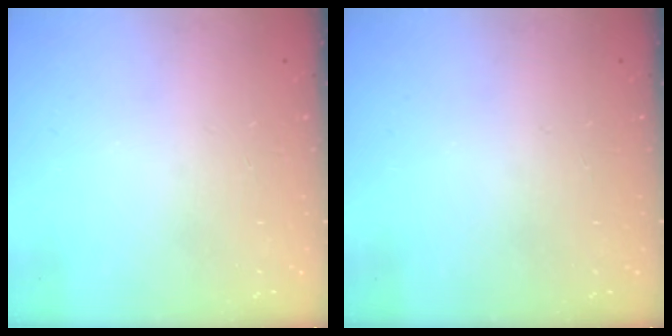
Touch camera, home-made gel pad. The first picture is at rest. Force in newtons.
{"total": 0.0}